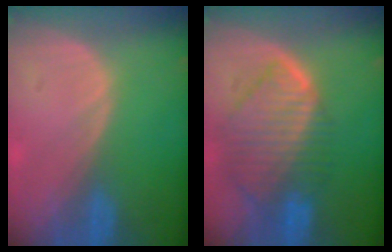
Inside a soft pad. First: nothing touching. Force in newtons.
{"total": 10.1, "press": 8.8, "slide": 5.1}